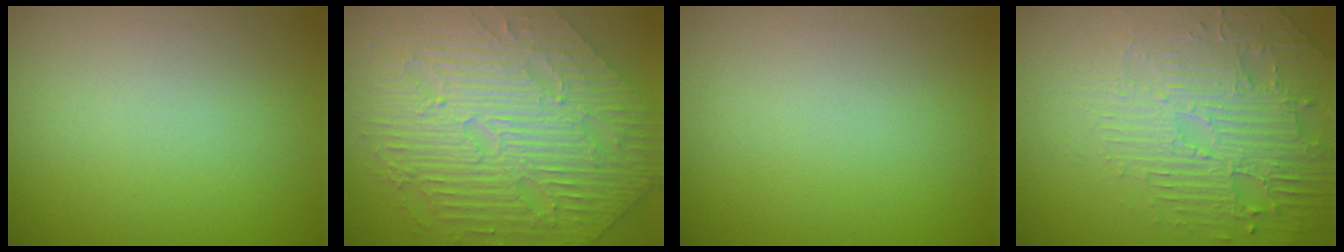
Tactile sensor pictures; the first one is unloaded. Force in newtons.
{"total": 10.4, "press": 7.1, "slide": 7.6}
{"total": 0.0}
{"total": 4.4, "press": 4.1, "slide": 1.6}